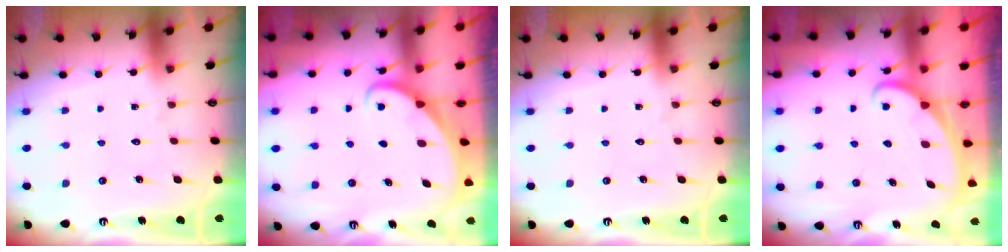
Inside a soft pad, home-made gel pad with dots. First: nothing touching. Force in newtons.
{"total": 2.0, "press": 2.0, "slide": 0.2}
{"total": 0.0}
{"total": 1.8, "press": 1.8, "slide": 0.1}